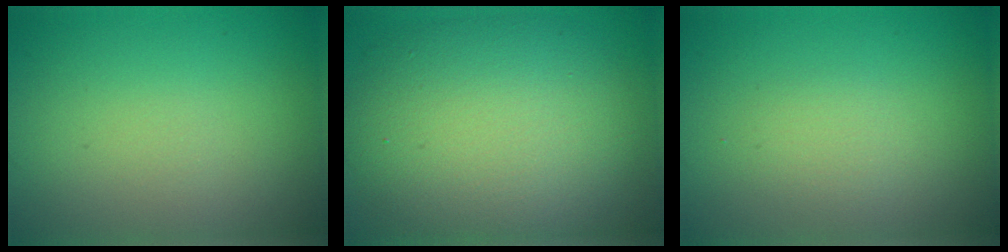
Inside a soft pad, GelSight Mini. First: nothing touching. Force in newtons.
{"total": 10.7, "press": 10.6, "slide": 0.5}
{"total": 1.3, "press": 1.3, "slide": 0.1}